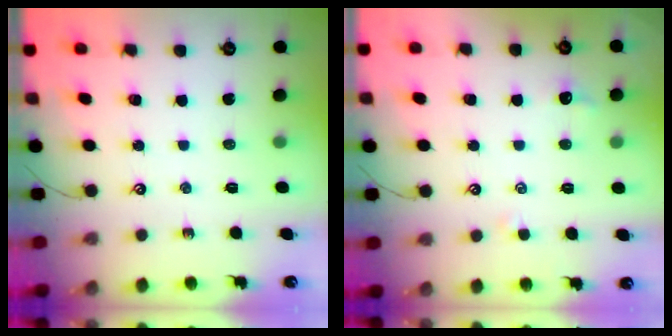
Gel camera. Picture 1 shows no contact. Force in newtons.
{"total": 0.6, "press": 0.2, "slide": 0.6}